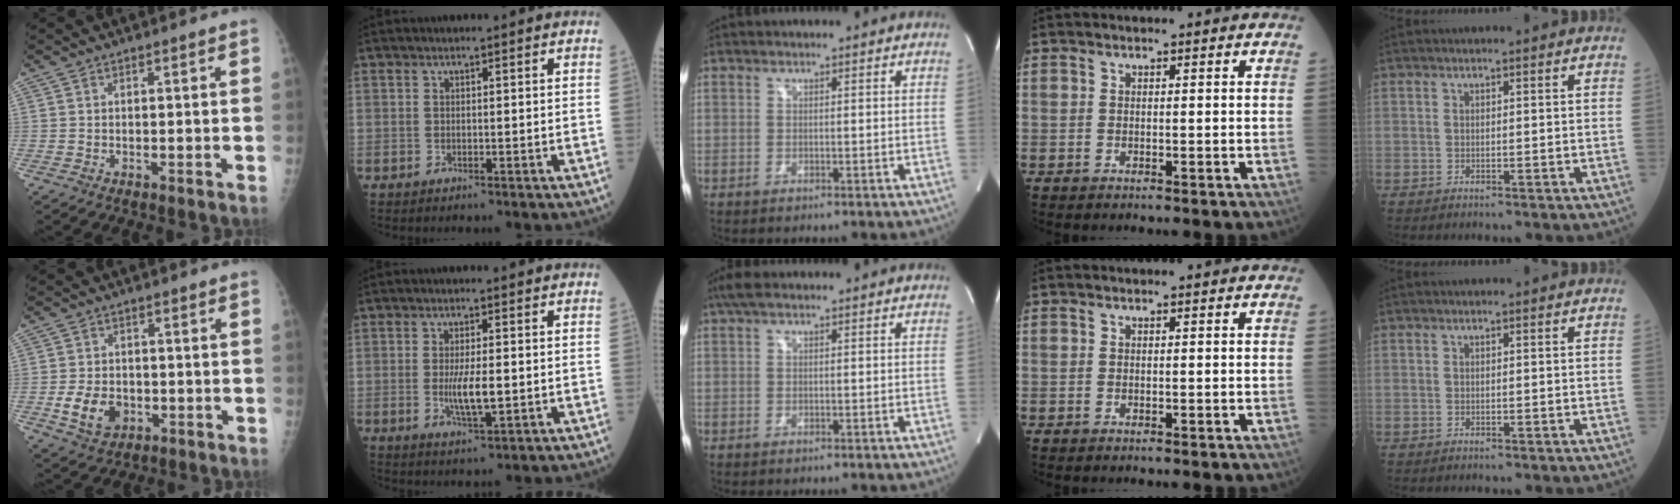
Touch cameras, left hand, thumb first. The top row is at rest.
{"thumb": {"total": 6.9, "force": [-1.8, 5.2, 4.1], "torque": [-0.060, 0.003, -0.024]}, "index": {"total": 4.6, "force": [-0.5, 0.9, 4.5], "torque": [-0.090, -0.009, -0.009]}, "middle": {"total": 2.8, "force": [1.9, 0.9, 1.9], "torque": [-0.047, 0.029, 0.038]}}